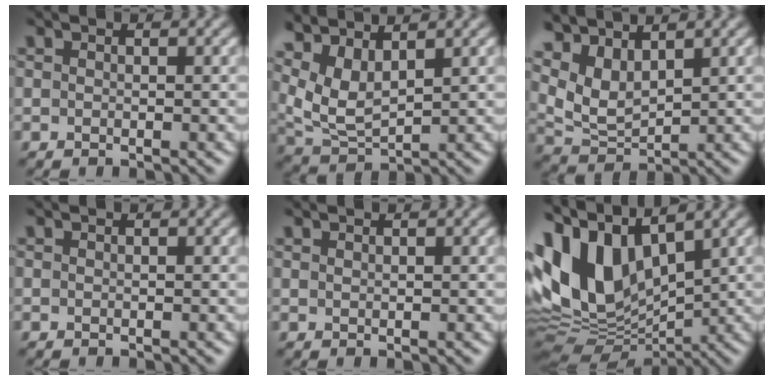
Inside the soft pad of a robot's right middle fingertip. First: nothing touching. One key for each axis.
{"total": 5.3, "fx": 3.2, "fy": 2.3, "fz": 3.5, "tx": -0.087, "ty": -0.002, "tz": 0.071}
{"total": 5.1, "fx": 3.4, "fy": 2.5, "fz": 2.9, "tx": -0.073, "ty": 0.000, "tz": 0.073}
{"total": 0.0}
{"total": 0.5, "fx": 0.5, "fy": 0.0, "fz": 0.0, "tx": -0.002, "ty": 0.001, "tz": 0.009}
{"total": 10.8, "fx": 3.4, "fy": 6.5, "fz": 7.9, "tx": -0.179, "ty": 0.011, "tz": 0.057}